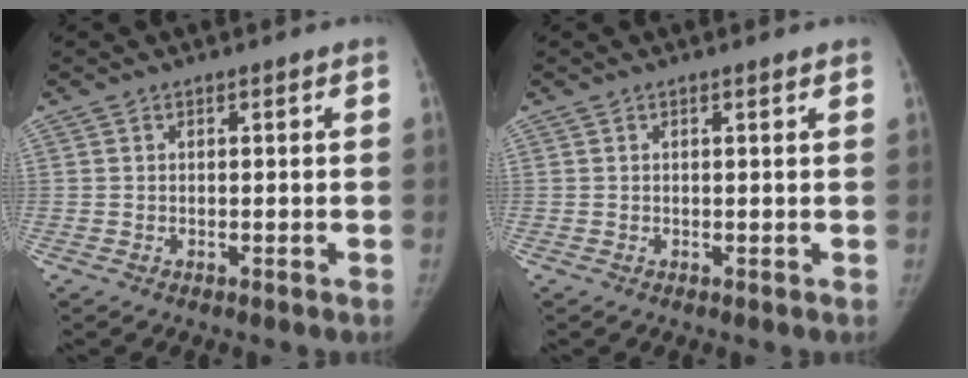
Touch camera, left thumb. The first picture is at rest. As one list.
[{"total": 0.8, "force": [0.6, 0.0, 0.5], "torque": [-0.007, 0.000, 0.010]}]